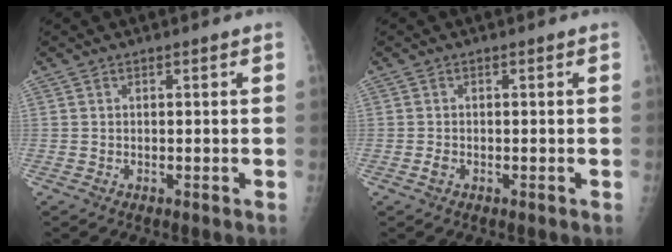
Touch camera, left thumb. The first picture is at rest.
{"total": 0.9, "force": [-0.3, 0.6, 0.6], "torque": [-0.014, -0.002, -0.006]}